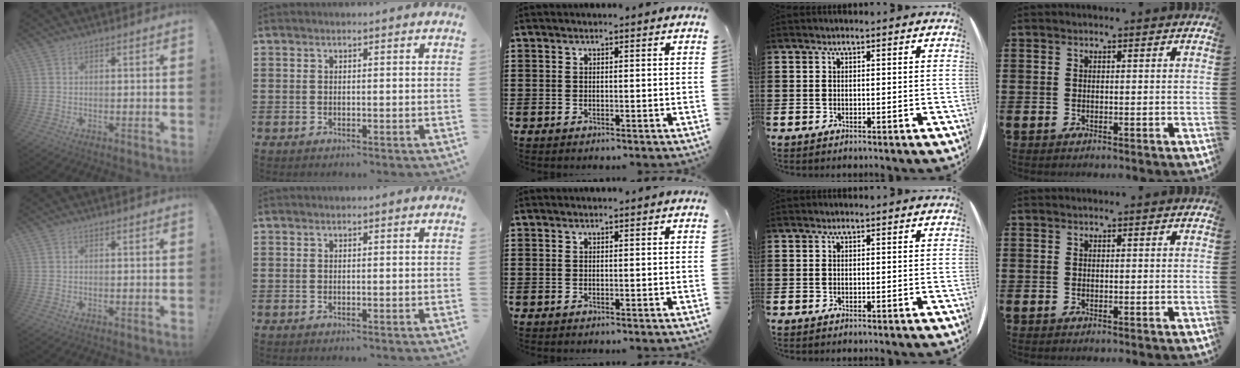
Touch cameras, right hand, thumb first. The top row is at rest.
{}